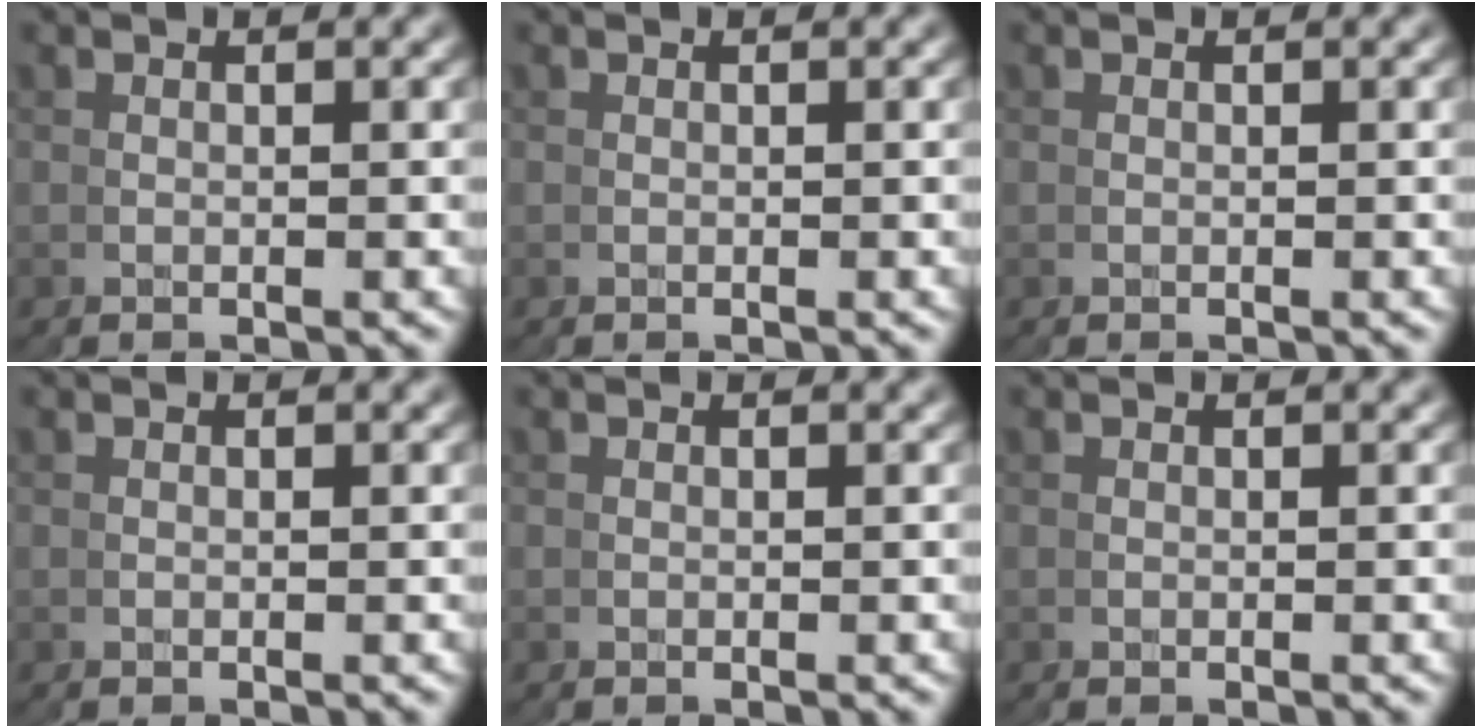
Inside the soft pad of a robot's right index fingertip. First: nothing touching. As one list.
[{"total": 0.0}, {"total": 1.7, "force": [0.1, -1.7, -0.5], "torque": [0.018, -0.004, 0.009]}, {"total": 0.0}, {"total": 0.0}, {"total": 0.0}]